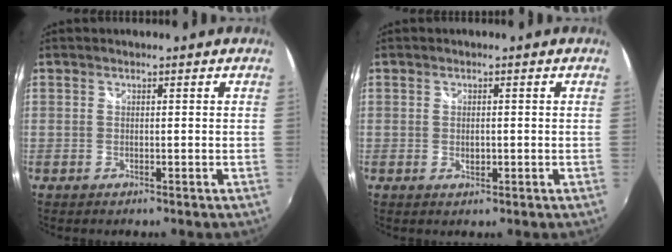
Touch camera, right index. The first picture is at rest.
{"total": 1.4, "force": [-0.2, 1.0, 1.0], "torque": [-0.016, -0.001, -0.002]}